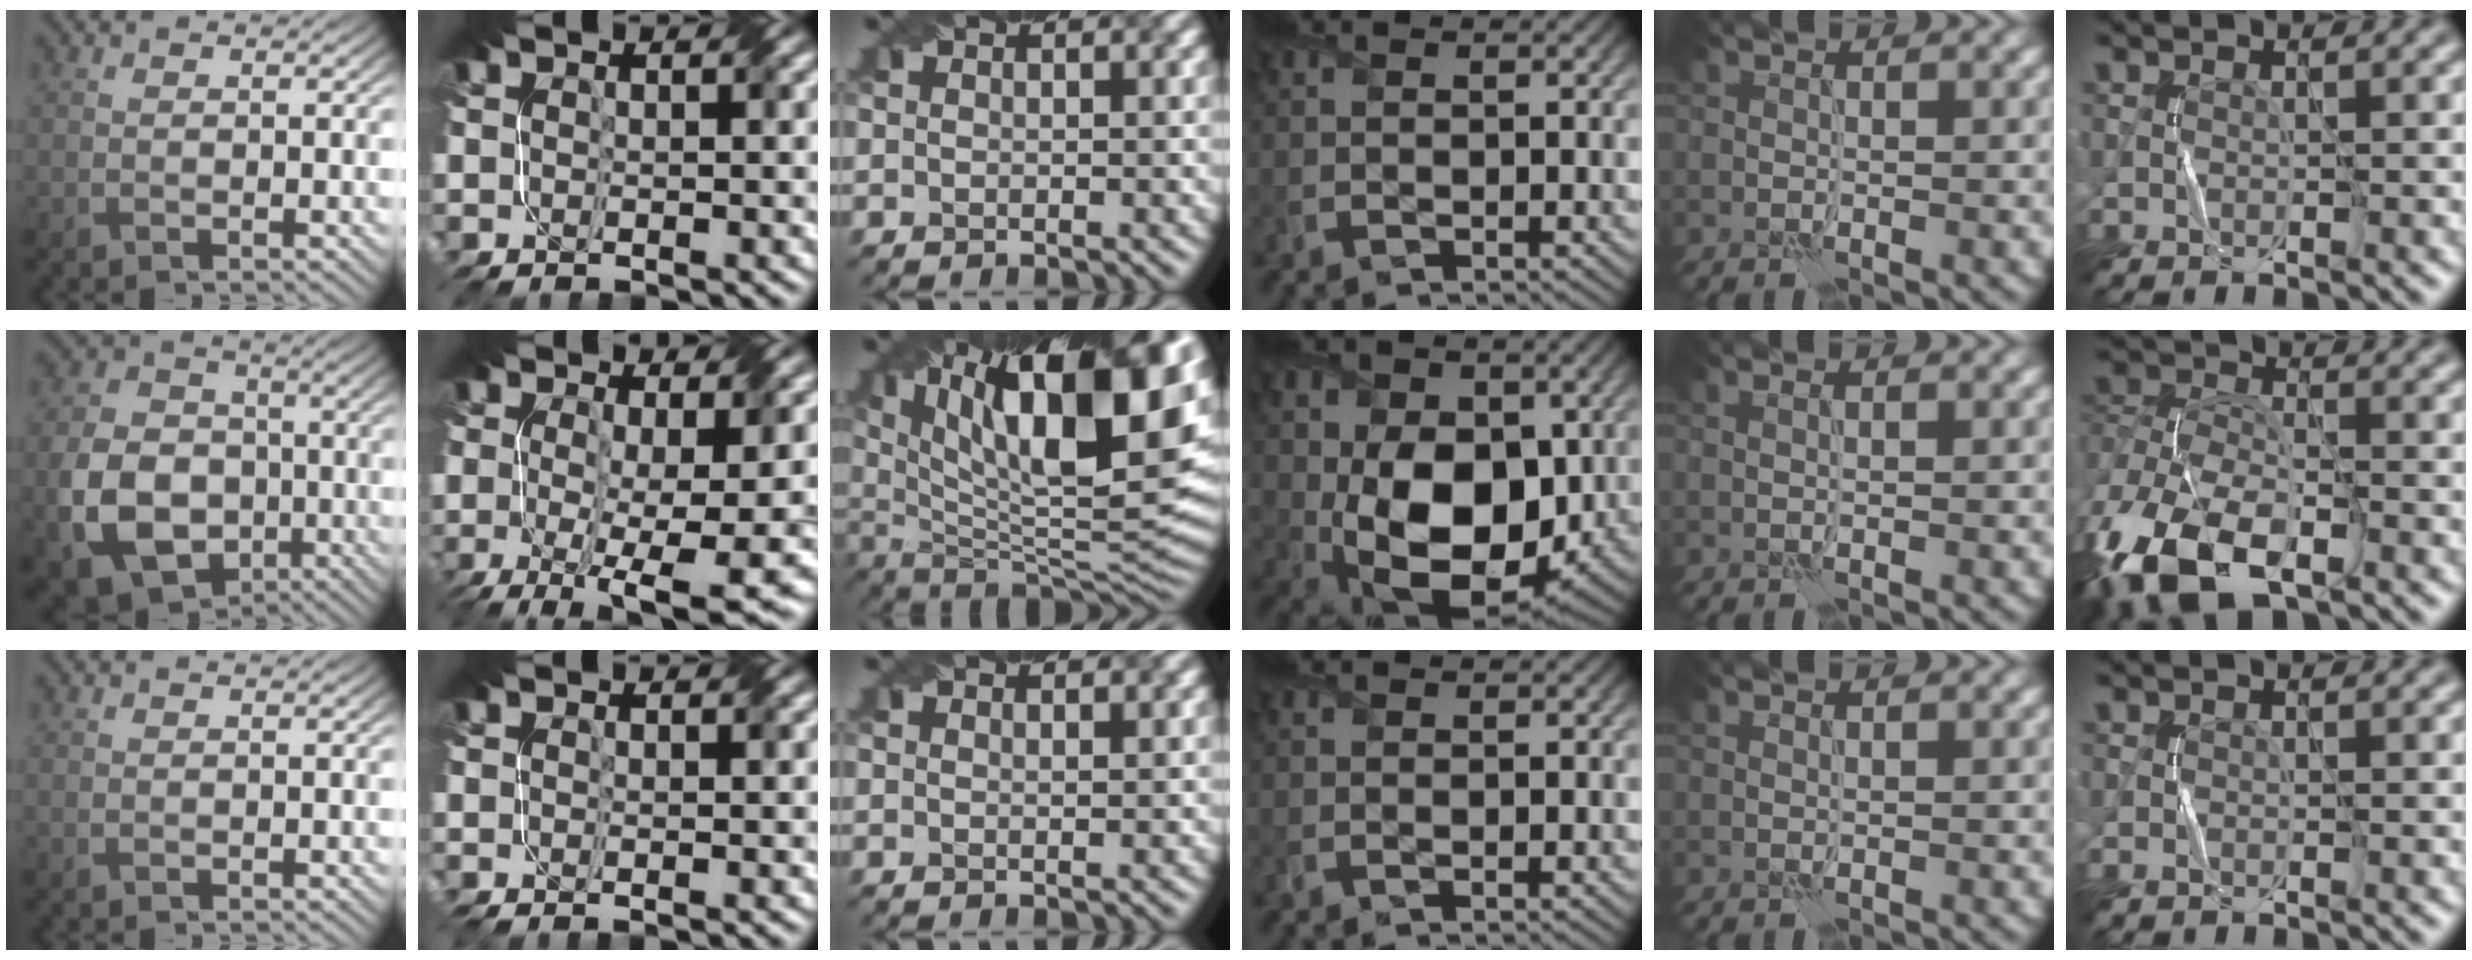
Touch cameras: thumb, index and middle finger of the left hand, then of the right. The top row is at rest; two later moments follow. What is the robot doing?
{"motion": "fold", "object": "netting"}